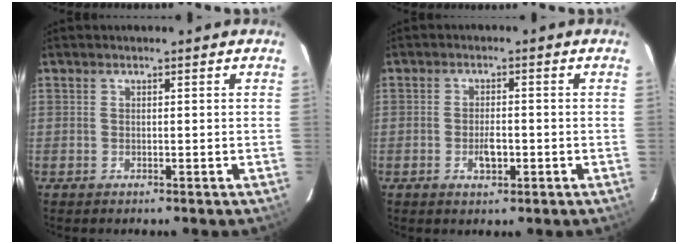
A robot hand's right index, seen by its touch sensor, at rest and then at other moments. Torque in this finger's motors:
{"motor_torque": [-0.02, 0.03, 0.00, -0.01]}